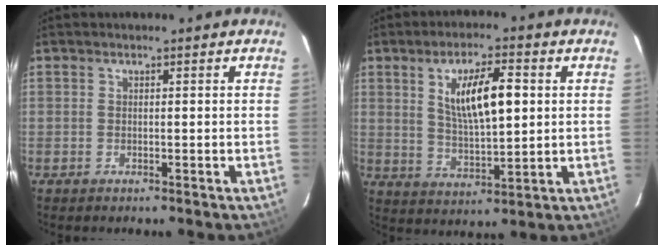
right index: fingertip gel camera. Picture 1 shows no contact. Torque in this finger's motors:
{"motor_torque": [0.86, 0.10, 0.50, 0.09]}